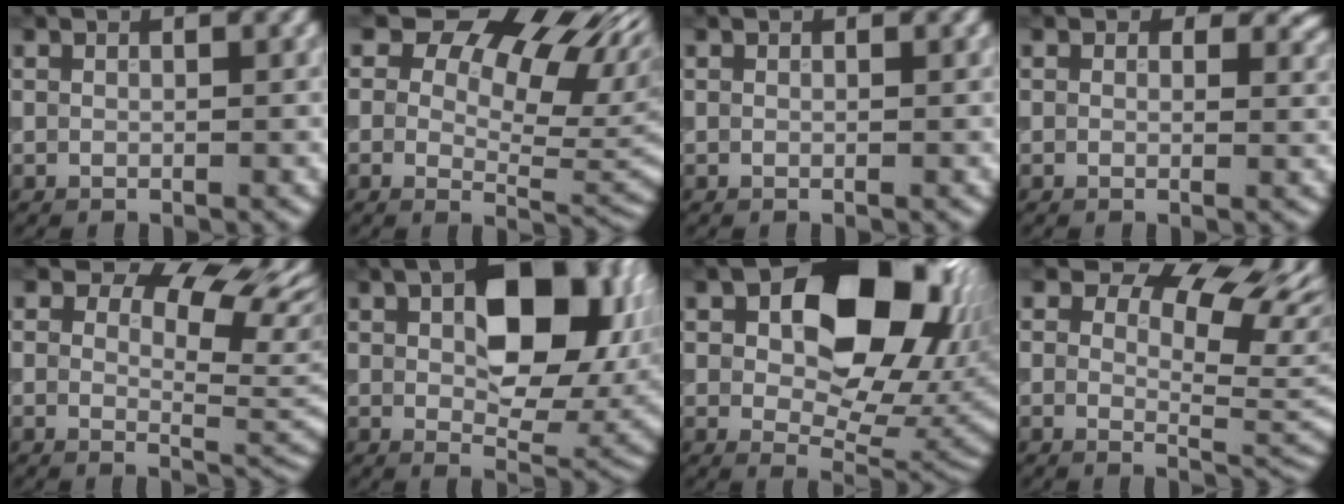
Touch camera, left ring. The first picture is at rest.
{"total": 11.1, "force": [5.2, 6.3, 7.5], "torque": [-0.093, 0.004, 0.086]}
{"total": 0.0}
{"total": 2.1, "force": [1.1, 1.4, 1.1], "torque": [-0.015, -0.008, 0.009]}
{"total": 7.7, "force": [3.8, 4.0, 5.4], "torque": [-0.069, -0.004, 0.060]}
{"total": 12.4, "force": [2.9, 6.2, 10.3], "torque": [-0.132, 0.005, 0.048]}
{"total": 14.3, "force": [4.5, 8.4, 10.7], "torque": [-0.134, -0.006, 0.078]}
{"total": 8.8, "force": [4.2, 4.7, 6.1], "torque": [-0.076, 0.006, 0.062]}